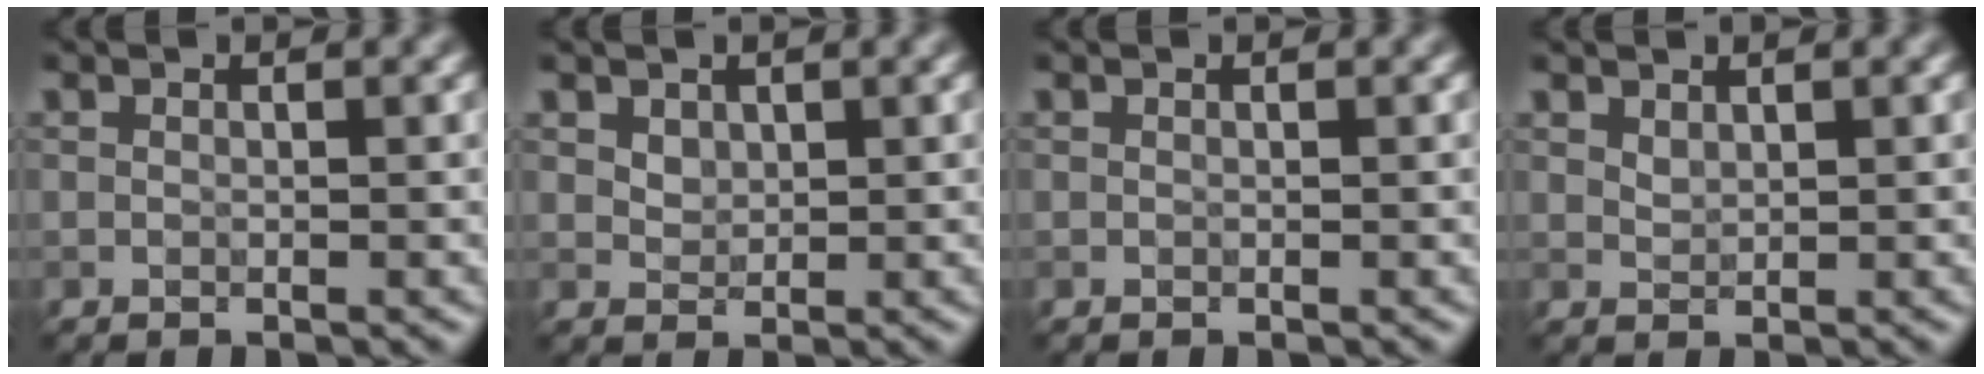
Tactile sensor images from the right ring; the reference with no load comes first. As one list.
[{"total": 1.5, "force": [0.8, 1.0, 0.6], "torque": [-0.011, -0.001, 0.023]}, {"total": 0.0}, {"total": 0.8, "force": [0.7, 0.3, 0.3], "torque": [-0.008, 0.001, 0.022]}]